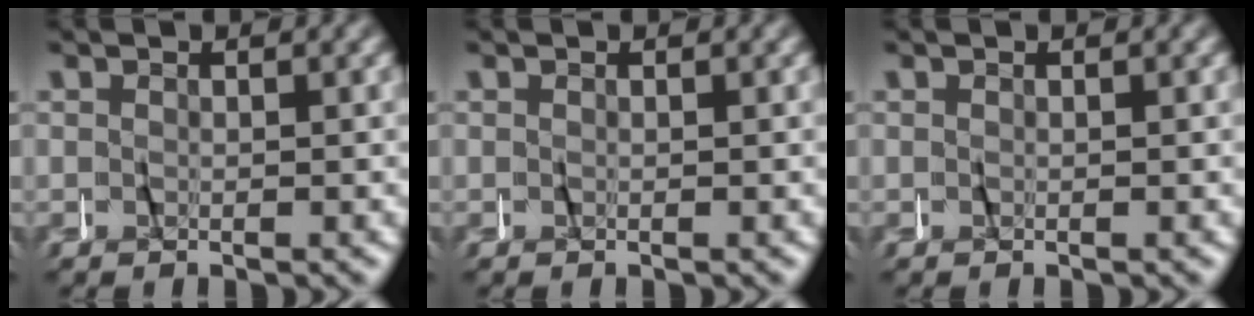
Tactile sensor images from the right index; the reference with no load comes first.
{"total": 0.0}
{"total": 0.0}